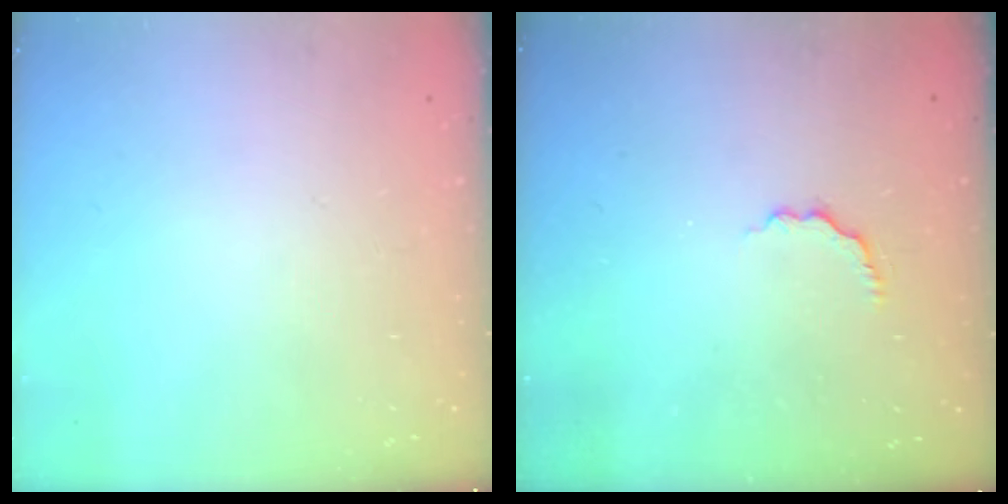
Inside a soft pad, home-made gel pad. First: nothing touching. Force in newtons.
{"total": 2.8, "press": 2.6, "slide": 0.9}